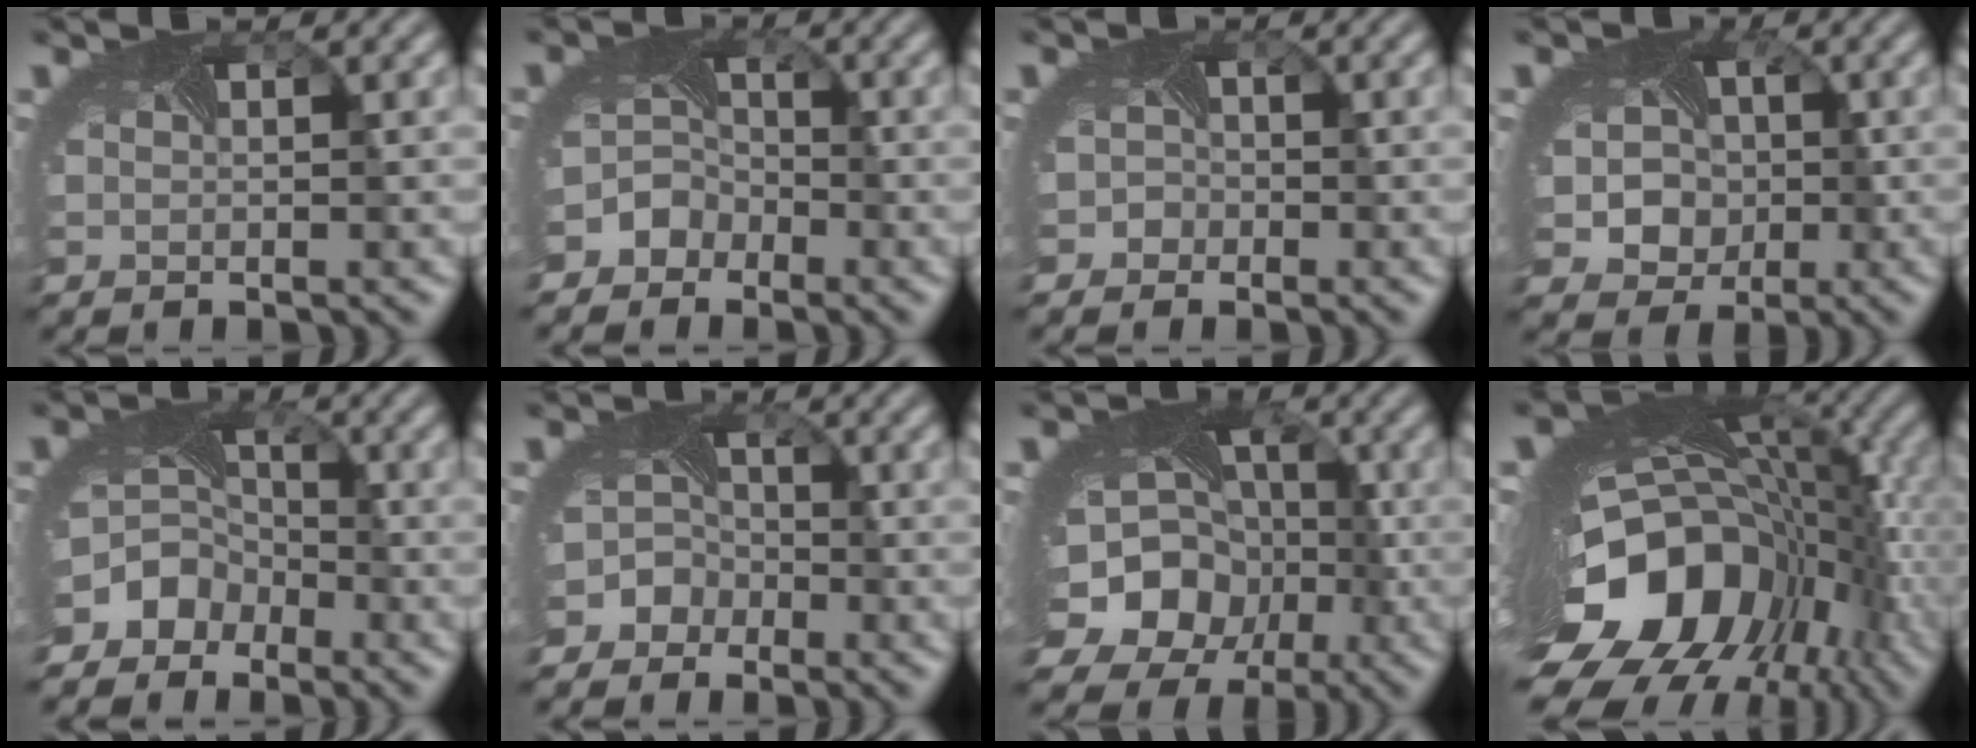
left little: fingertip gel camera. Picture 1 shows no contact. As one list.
[{"total": 3.8, "force": [-2.5, 2.9, 0.5], "torque": [0.022, 0.005, -0.047]}, {"total": 2.0, "force": [-1.3, 1.5, 0.0], "torque": [0.014, 0.001, -0.020]}, {"total": 8.1, "force": [-1.0, 7.0, 3.9], "torque": [-0.049, -0.006, -0.034]}, {"total": 6.6, "force": [-3.9, 5.2, 1.5], "torque": [-0.016, -0.006, -0.066]}, {"total": 5.0, "force": [-3.0, 3.9, 0.5], "torque": [0.015, 0.001, -0.056]}, {"total": 14.9, "force": [-4.4, 12.4, 7.0], "torque": [-0.123, -0.034, -0.078]}, {"total": 17.5, "force": [-5.0, 11.7, 12.0], "torque": [-0.229, -0.051, -0.065]}]